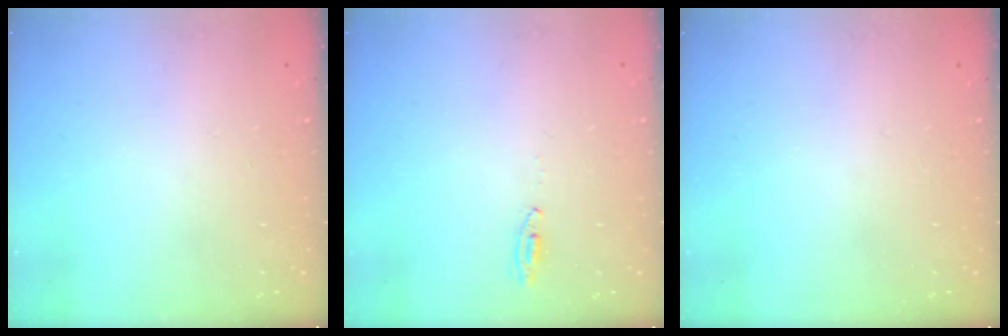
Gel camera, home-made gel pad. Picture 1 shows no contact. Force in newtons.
{"total": 2.9, "press": 2.7, "slide": 1.1}
{"total": 0.0}